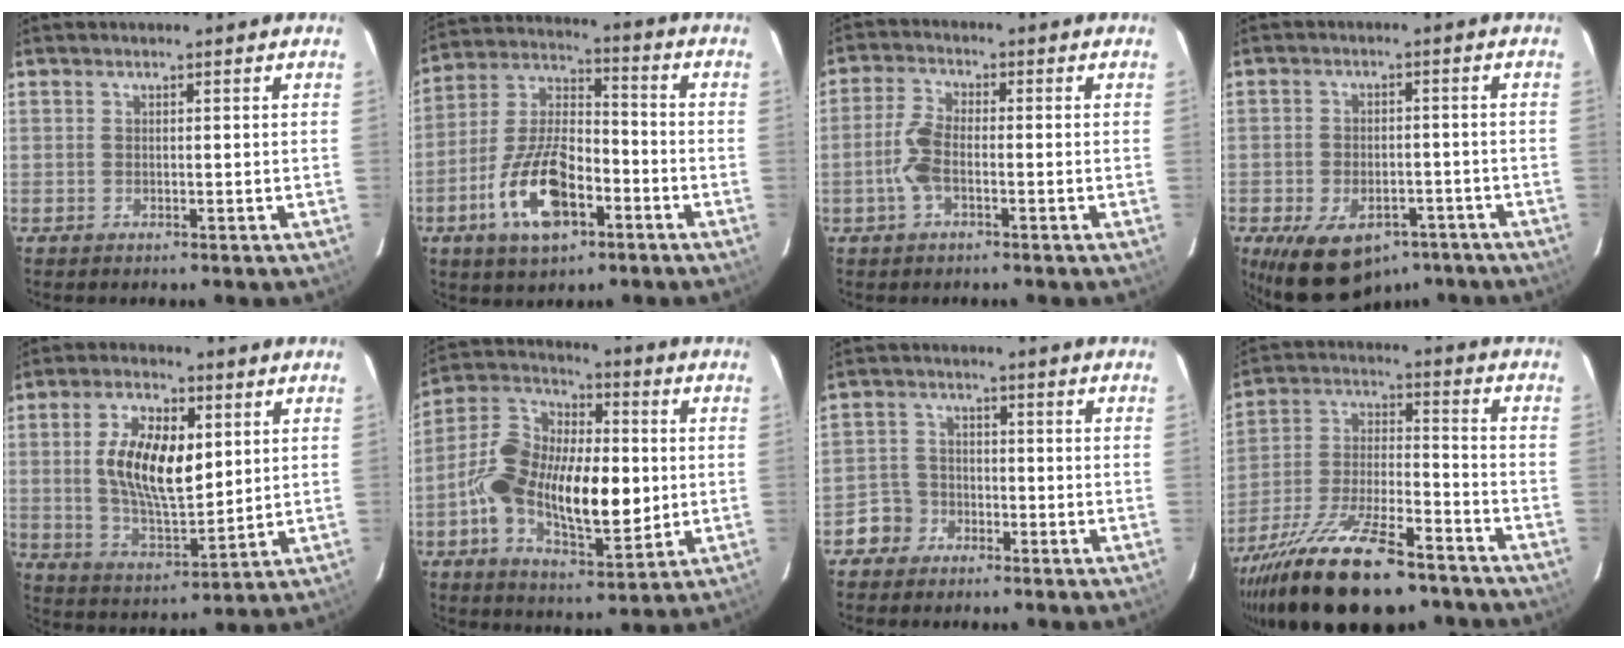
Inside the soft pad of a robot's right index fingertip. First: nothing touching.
{"total": 15.6, "force": [-6.7, 7.4, 11.9], "torque": [-0.244, 0.008, -0.118]}
{"total": 5.5, "force": [-1.7, 2.3, 4.6], "torque": [-0.107, 0.007, -0.037]}
{"total": 14.9, "force": [-9.2, 8.6, 7.9], "torque": [-0.168, -0.005, -0.127]}
{"total": 13.4, "force": [2.8, 6.3, 11.6], "torque": [-0.215, 0.005, 0.059]}
{"total": 19.9, "force": [-2.4, 10.0, 17.1], "torque": [-0.319, 0.010, -0.040]}
{"total": 4.7, "force": [-2.9, 3.7, 0.2], "torque": [-0.010, 0.021, -0.059]}
{"total": 25.0, "force": [-18.1, 8.1, 15.3], "torque": [-0.293, -0.038, -0.288]}